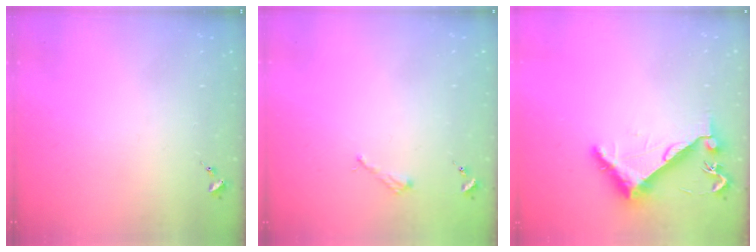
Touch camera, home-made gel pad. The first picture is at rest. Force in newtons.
{"total": 2.2, "press": 2.2, "slide": 0.3}
{"total": 7.9, "press": 7.9, "slide": 0.4}